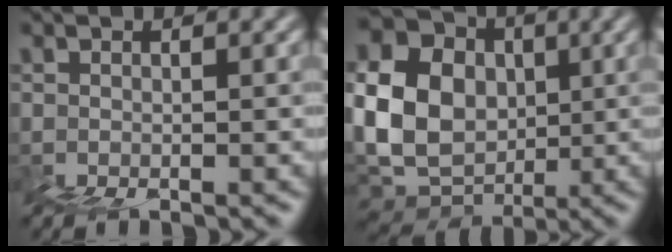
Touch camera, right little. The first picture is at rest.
{"total": 12.4, "force": [2.6, 10.8, 5.5], "torque": [-0.146, 0.016, 0.047]}